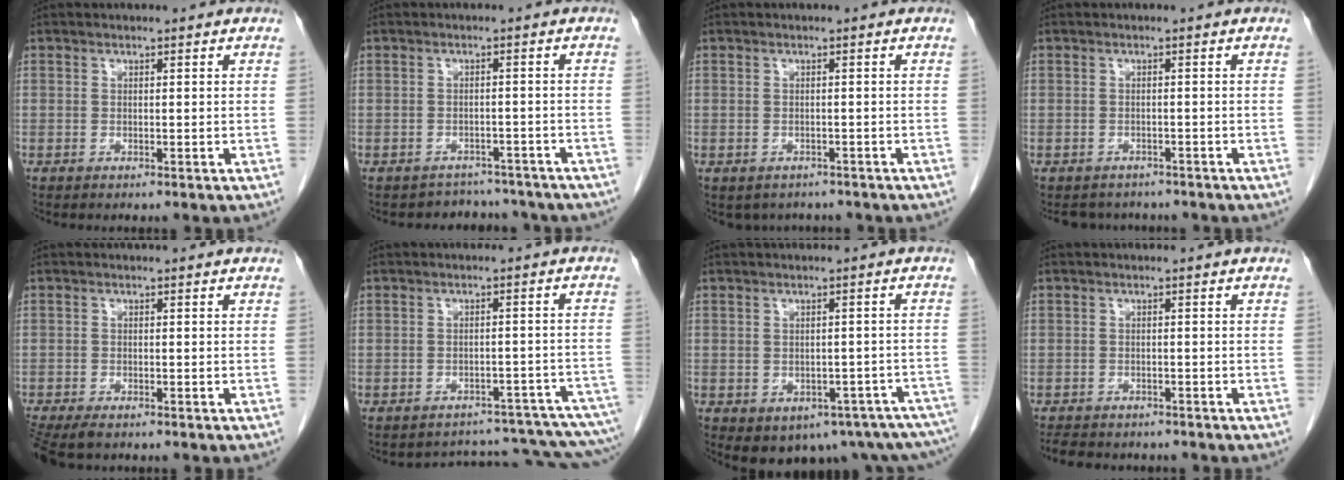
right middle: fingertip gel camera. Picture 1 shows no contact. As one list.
[{"total": 6.1, "force": [-5.5, 2.7, -0.4], "torque": [0.013, 0.021, -0.059]}, {"total": 3.8, "force": [-3.1, 2.1, 0.6], "torque": [-0.006, 0.005, -0.036]}, {"total": 4.4, "force": [-4.0, 1.8, 0.1], "torque": [0.000, -0.001, -0.050]}, {"total": 5.6, "force": [-4.5, 1.7, 2.9], "torque": [-0.050, -0.013, -0.074]}, {"total": 14.3, "force": [-13.9, 1.8, 3.1], "torque": [0.000, 0.034, -0.152]}, {"total": 14.5, "force": [-9.5, 7.9, 7.6], "torque": [-0.077, 0.009, -0.100]}, {"total": 7.8, "force": [-6.8, 2.6, 2.8], "torque": [-0.048, -0.003, -0.090]}]